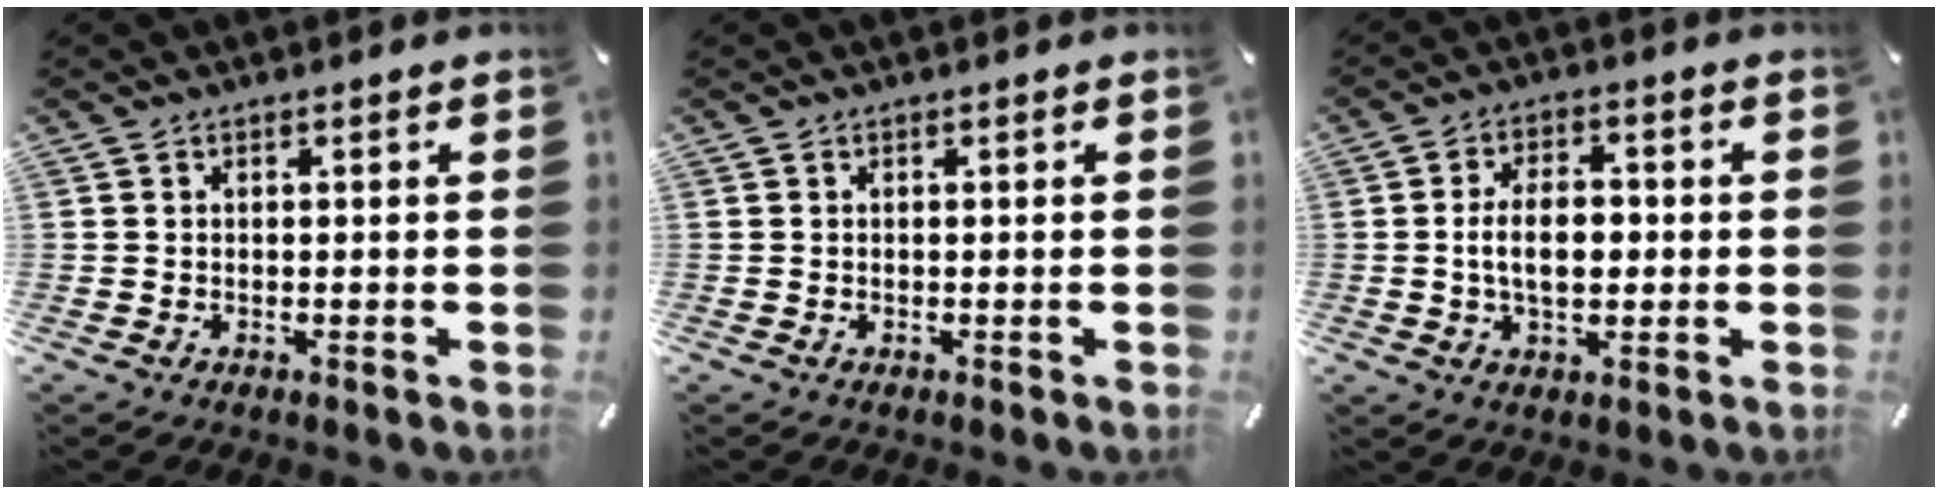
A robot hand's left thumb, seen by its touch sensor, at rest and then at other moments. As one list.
[{"total": 0.0}, {"total": 8.4, "force": [-0.4, 5.2, 6.6], "torque": [-0.117, 0.007, -0.011]}]